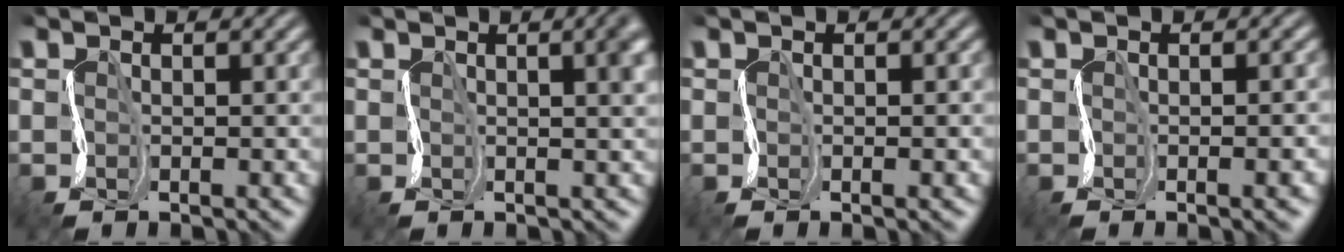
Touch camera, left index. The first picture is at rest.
{"total": 4.9, "force": [1.0, 2.2, 4.3], "torque": [-0.009, 0.020, 0.008]}
{"total": 1.7, "force": [0.0, 0.6, 1.6], "torque": [-0.013, 0.002, 0.002]}
{"total": 5.0, "force": [-0.8, 2.2, 4.5], "torque": [-0.022, 0.007, -0.002]}